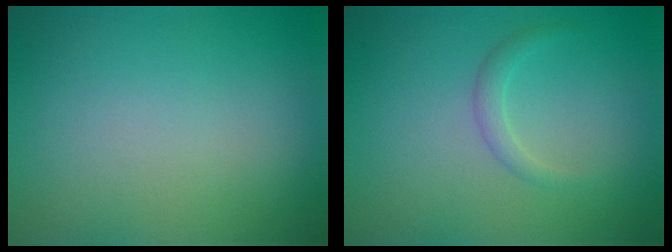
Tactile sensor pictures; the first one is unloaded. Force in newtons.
{"total": 1.2, "press": 1.2, "slide": 0.1}